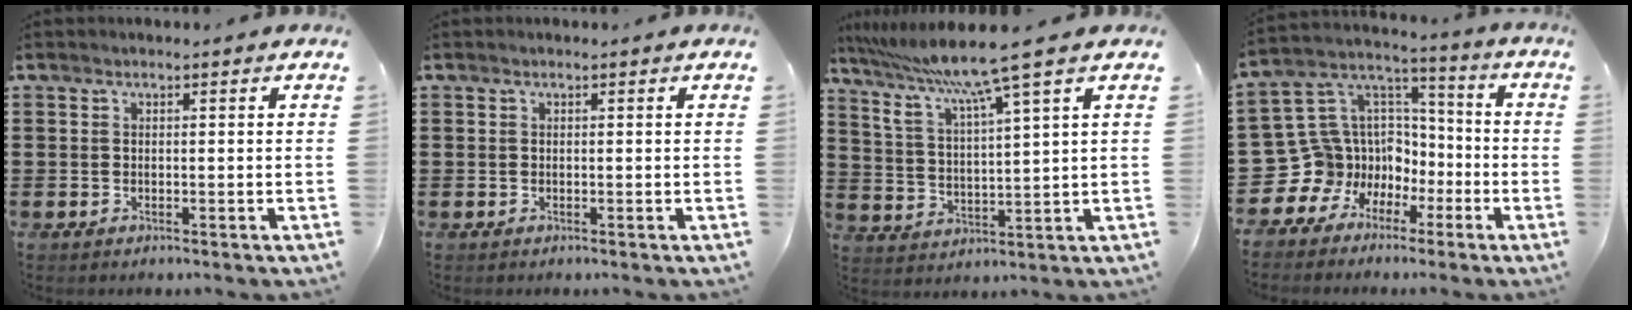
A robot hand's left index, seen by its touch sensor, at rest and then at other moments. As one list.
[{"total": 0.0}, {"total": 9.0, "force": [6.9, -0.9, 5.7], "torque": [-0.134, -0.036, 0.111]}, {"total": 11.5, "force": [-4.2, 10.6, 1.1], "torque": [-0.082, -0.017, -0.054]}]